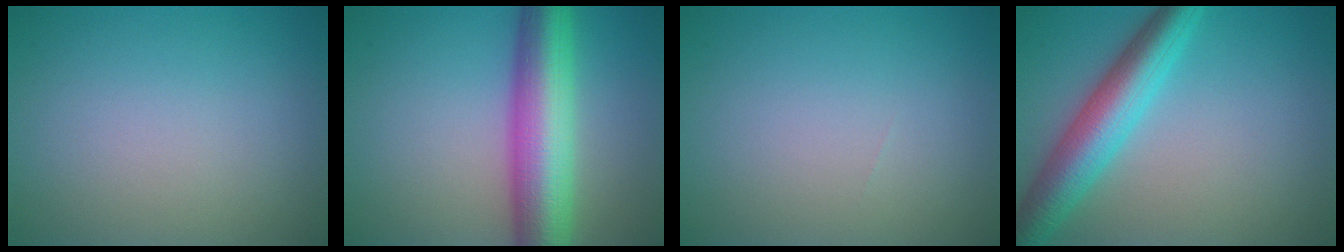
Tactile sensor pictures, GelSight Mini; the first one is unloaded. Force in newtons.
{"total": 9.7, "press": 9.7, "slide": 0.1}
{"total": 0.0}
{"total": 5.6, "press": 5.6, "slide": 0.3}